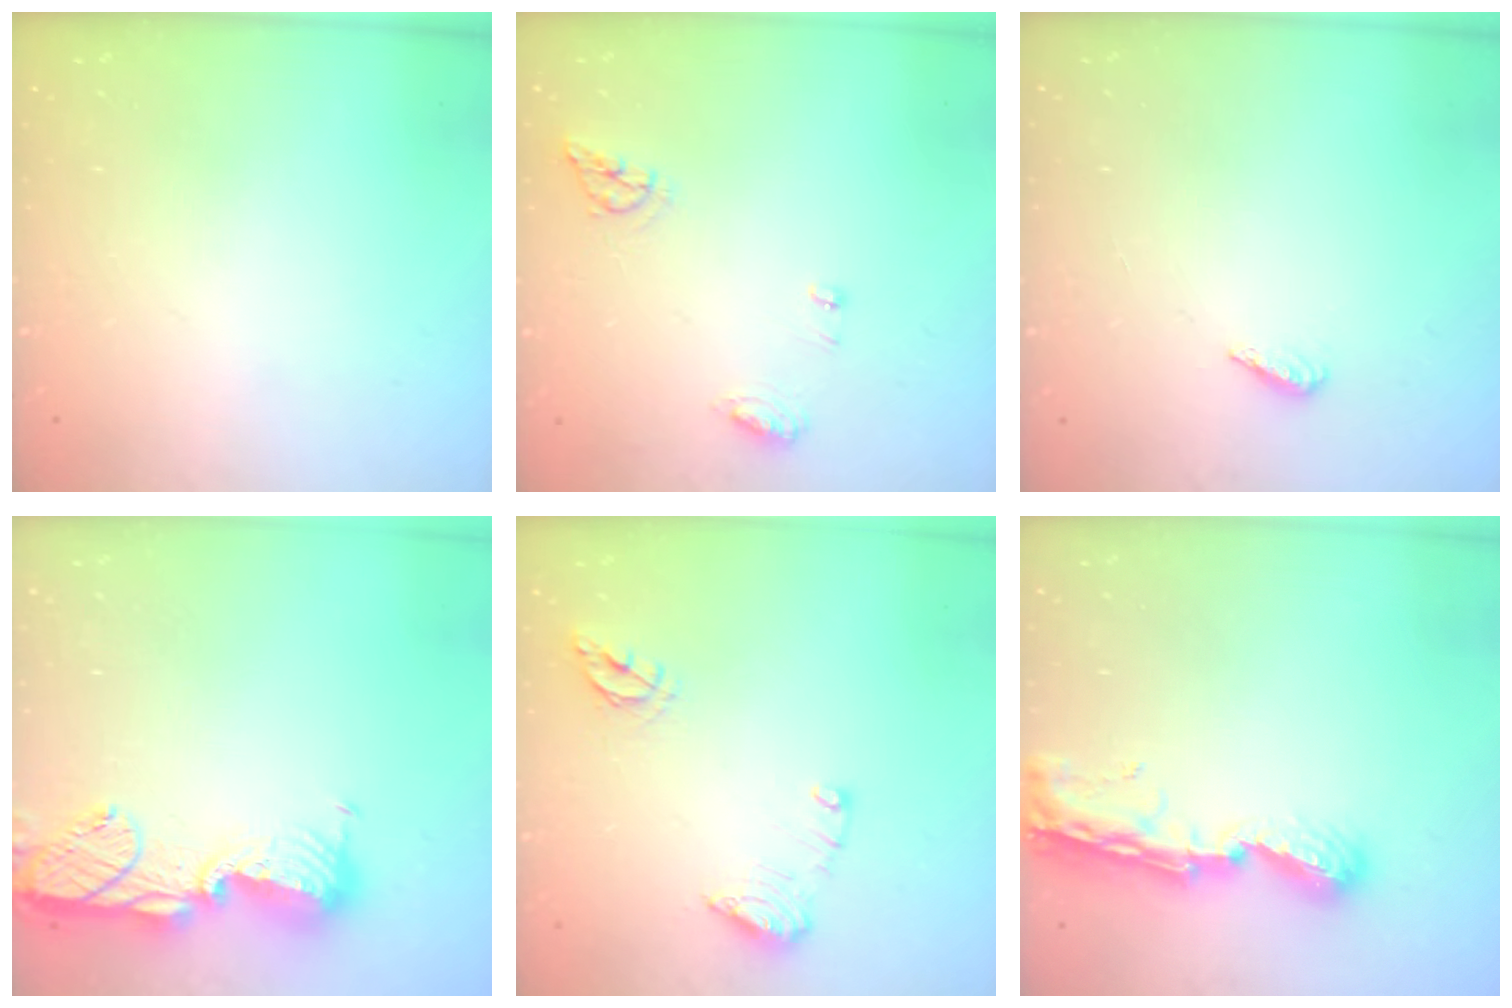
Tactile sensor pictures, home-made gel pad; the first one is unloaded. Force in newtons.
{"total": 6.6, "press": 6.5, "slide": 0.6}
{"total": 2.1, "press": 1.9, "slide": 0.8}
{"total": 16.3, "press": 15.3, "slide": 5.7}
{"total": 10.0, "press": 9.9, "slide": 1.0}
{"total": 9.3, "press": 9.3, "slide": 1.0}